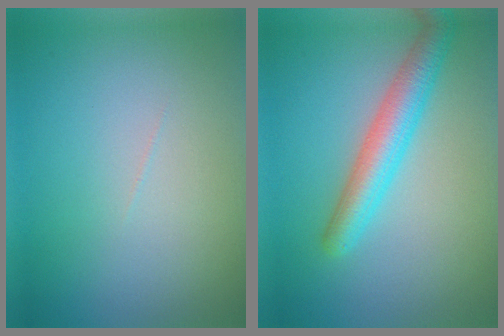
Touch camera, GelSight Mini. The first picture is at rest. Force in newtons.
{"total": 4.4, "press": 4.4, "slide": 0.1}